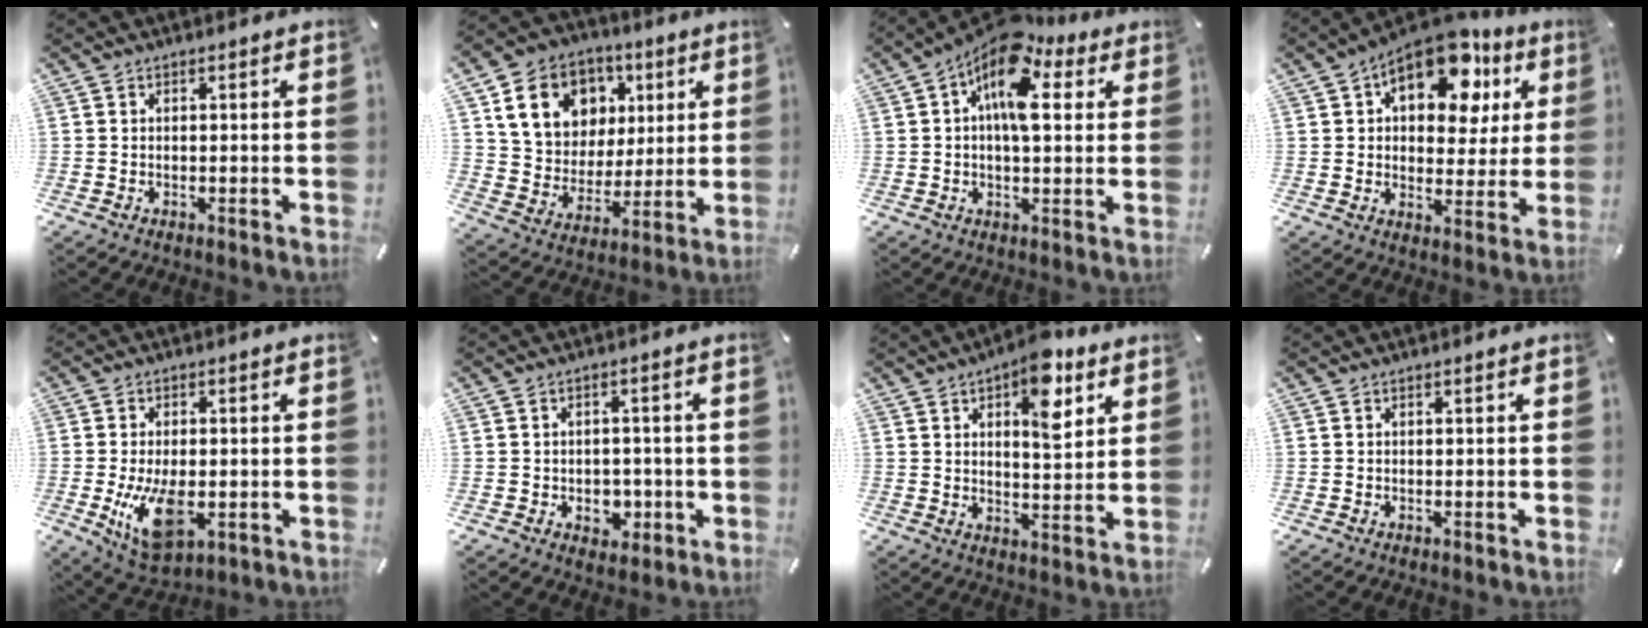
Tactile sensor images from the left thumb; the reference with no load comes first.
{"total": 15.8, "force": [6.4, 13.1, 6.0], "torque": [-0.101, -0.017, 0.126]}
{"total": 14.0, "force": [5.9, 6.5, 10.9], "torque": [-0.187, -0.035, 0.099]}
{"total": 16.4, "force": [8.3, 9.5, 10.5], "torque": [-0.147, -0.036, 0.140]}
{"total": 11.7, "force": [-1.8, 6.5, 9.6], "torque": [-0.180, -0.017, -0.029]}
{"total": 4.7, "force": [-1.0, 4.0, 2.3], "torque": [-0.017, -0.002, -0.020]}
{"total": 10.9, "force": [6.0, 4.9, 7.7], "torque": [-0.099, -0.028, 0.097]}
{"total": 0.0}